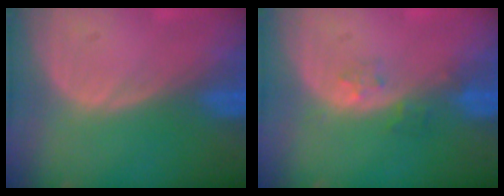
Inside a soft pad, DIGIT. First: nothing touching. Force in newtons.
{"total": 1.9, "press": 1.9, "slide": 0.2}